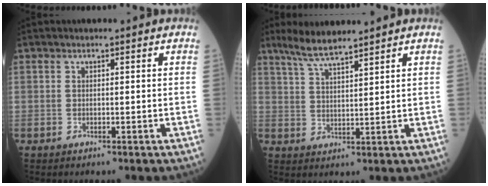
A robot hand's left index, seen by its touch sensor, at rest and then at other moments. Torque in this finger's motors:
{"motor_torque": [-0.05, -0.02, -0.03, -0.02]}